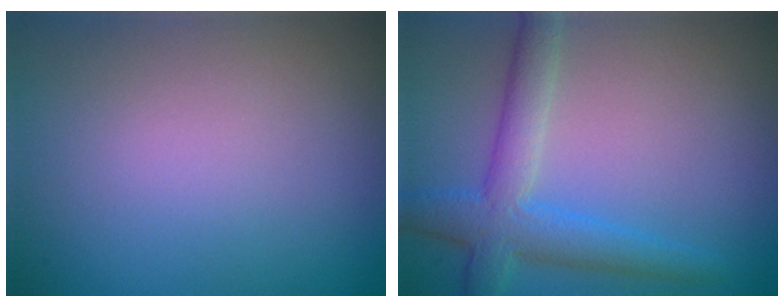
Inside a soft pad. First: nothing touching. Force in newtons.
{"total": 4.8, "press": 4.8, "slide": 0.2}